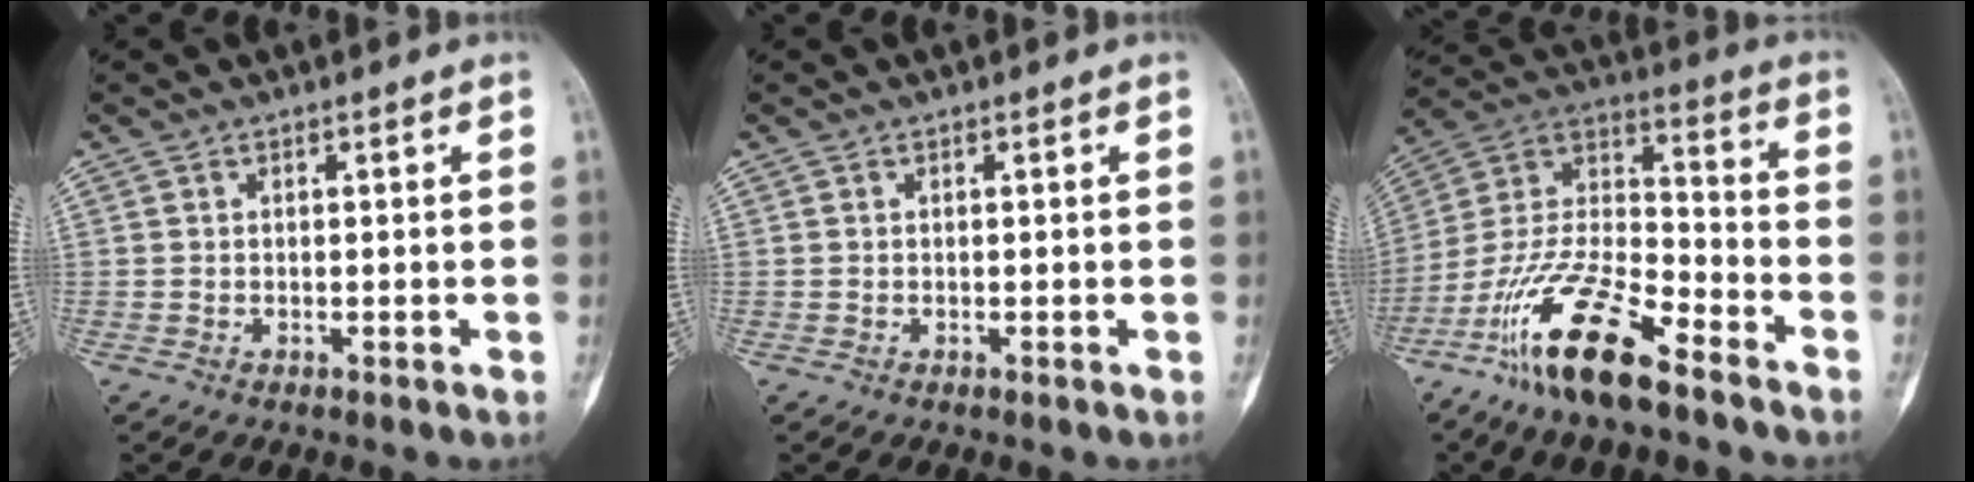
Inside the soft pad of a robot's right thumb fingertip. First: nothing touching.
{"total": 0.0}
{"total": 18.4, "force": [-12.3, 5.2, 12.7], "torque": [-0.250, 0.069, -0.233]}